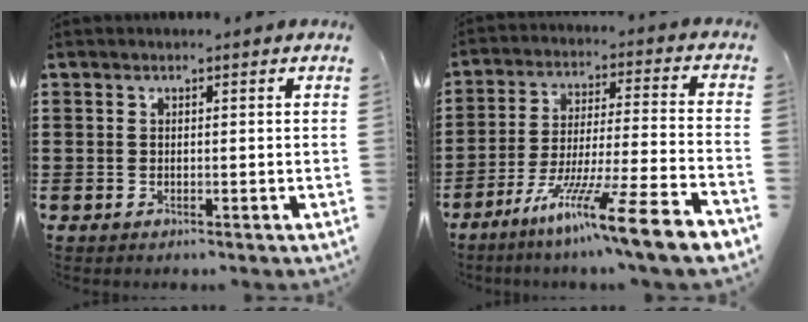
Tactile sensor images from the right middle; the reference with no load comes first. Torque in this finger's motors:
{"motor_torque": [2.13, -0.01, 0.64, 0.21]}